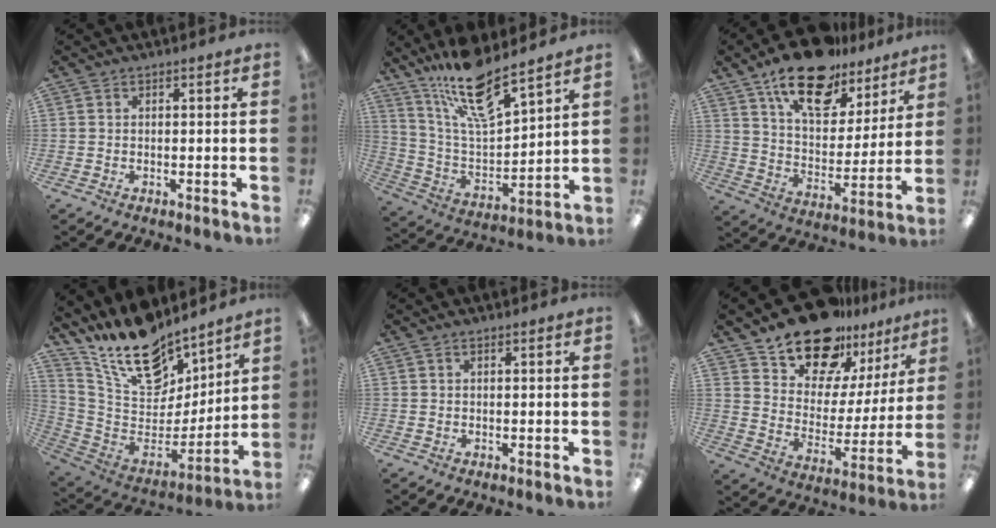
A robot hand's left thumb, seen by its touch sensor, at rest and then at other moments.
{"total": 16.1, "force": [12.7, 4.1, 9.1], "torque": [-0.180, -0.071, 0.219]}
{"total": 18.1, "force": [12.9, 8.7, 9.3], "torque": [-0.152, -0.075, 0.223]}
{"total": 19.4, "force": [15.5, 8.6, 7.8], "torque": [-0.162, -0.107, 0.280]}
{"total": 0.7, "force": [0.3, 0.3, 0.6], "torque": [-0.012, 0.001, 0.005]}
{"total": 18.3, "force": [15.3, 8.4, 5.6], "torque": [-0.108, -0.117, 0.277]}